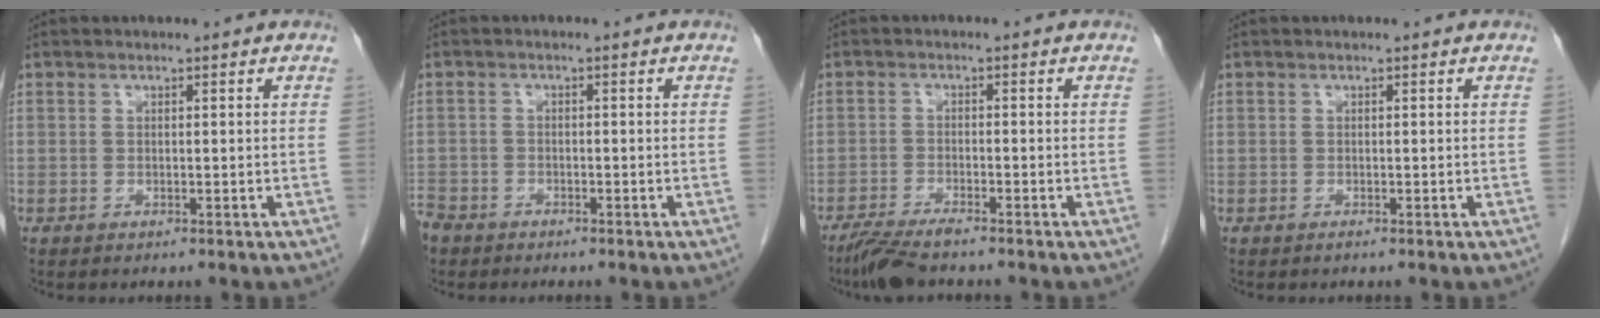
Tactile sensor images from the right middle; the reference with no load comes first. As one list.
[{"total": 4.8, "force": [-3.8, 2.5, 1.2], "torque": [-0.030, -0.005, -0.073]}, {"total": 4.7, "force": [-3.9, 0.2, 2.5], "torque": [-0.050, -0.015, -0.075]}, {"total": 0.0}]